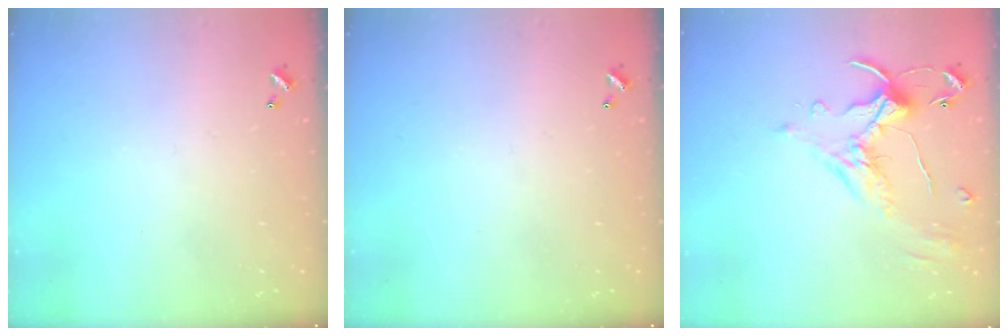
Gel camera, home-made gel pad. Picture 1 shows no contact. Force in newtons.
{"total": 0.0}
{"total": 1.7, "press": 1.3, "slide": 1.1}